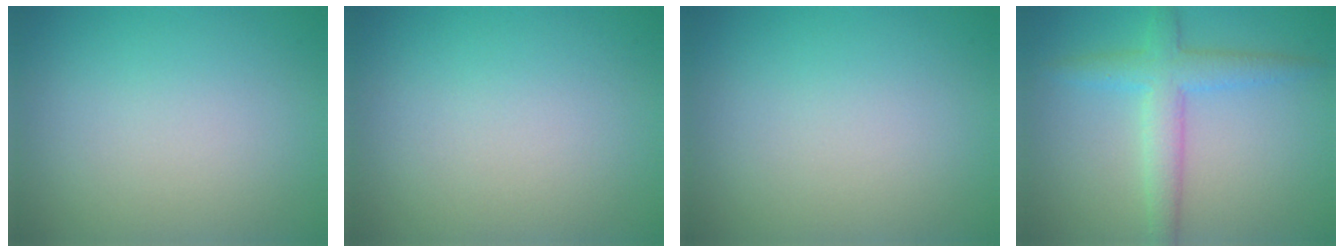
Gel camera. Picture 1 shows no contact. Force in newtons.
{"total": 0.0}
{"total": 0.0}
{"total": 4.0, "press": 4.0, "slide": 0.2}